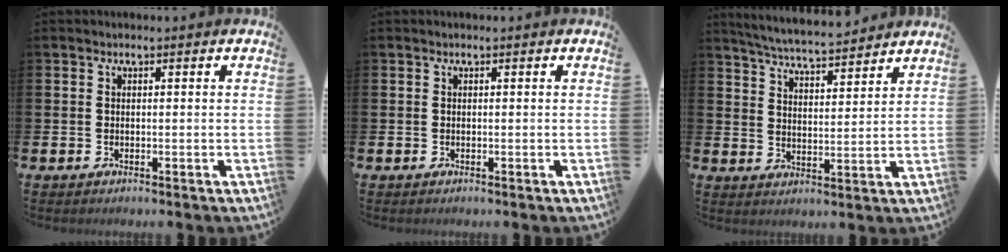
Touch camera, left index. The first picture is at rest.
{"total": 0.0}
{"total": 5.8, "force": [5.7, 0.2, 0.9], "torque": [-0.043, -0.035, 0.102]}